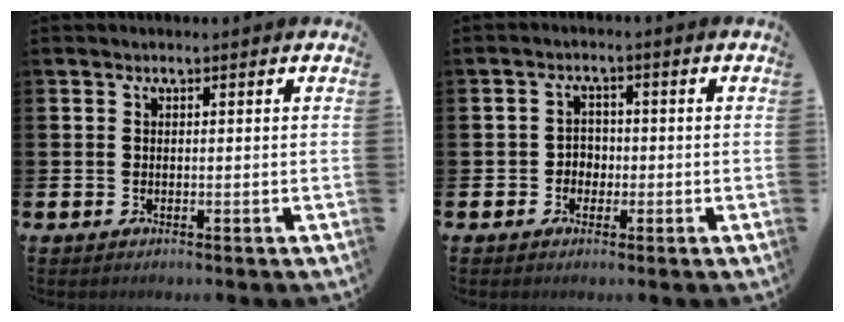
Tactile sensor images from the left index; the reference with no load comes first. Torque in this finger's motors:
{"motor_torque": [0.04, 0.04, -0.01, 0.00]}